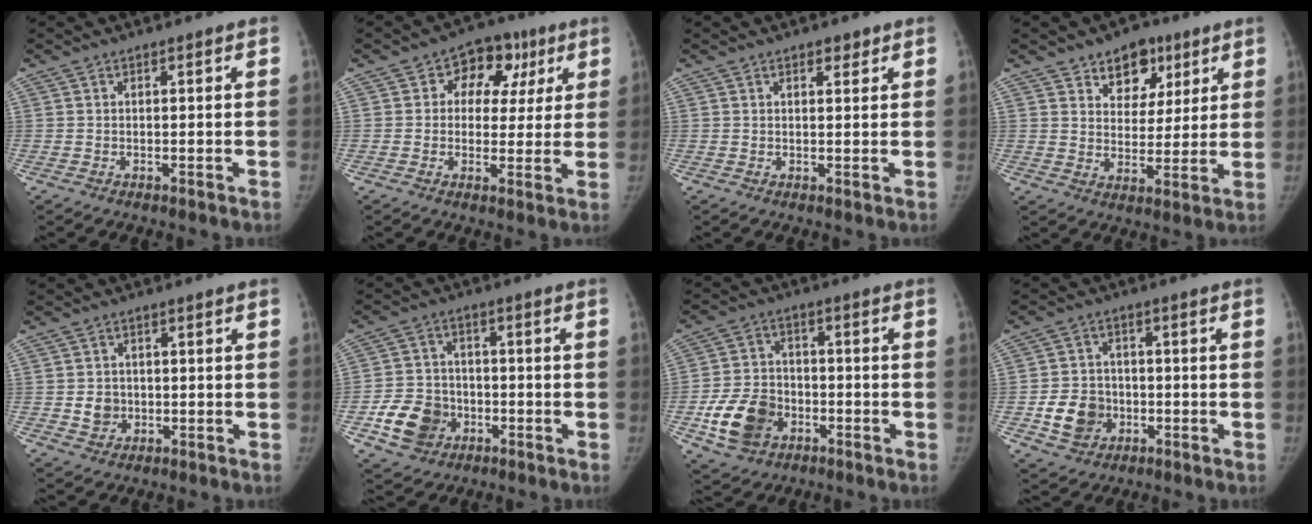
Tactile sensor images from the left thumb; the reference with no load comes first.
{"total": 10.2, "force": [3.4, 7.9, 5.5], "torque": [-0.018, 0.008, 0.040]}
{"total": 1.9, "force": [1.3, 0.9, 1.1], "torque": [-0.005, -0.006, 0.017]}
{"total": 9.6, "force": [5.6, 6.8, 3.9], "torque": [-0.016, -0.024, 0.086]}
{"total": 3.9, "force": [-0.5, 3.5, 1.6], "torque": [-0.010, 0.003, -0.004]}
{"total": 10.4, "force": [-4.0, 8.6, 4.3], "torque": [-0.057, 0.021, -0.066]}
{"total": 12.0, "force": [-4.5, 9.1, 6.4], "torque": [-0.103, 0.018, -0.078]}
{"total": 8.6, "force": [-2.4, 7.4, 3.8], "torque": [-0.043, 0.016, -0.037]}